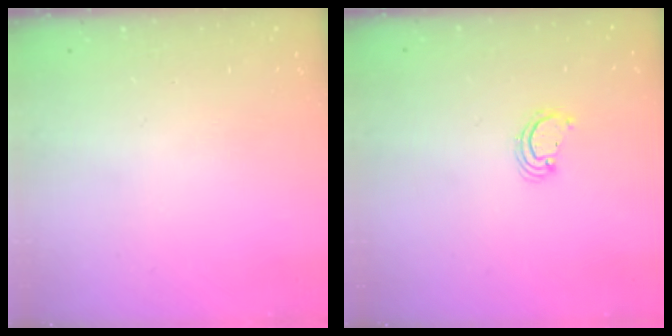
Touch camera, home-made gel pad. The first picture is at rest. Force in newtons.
{"total": 2.2, "press": 2.2, "slide": 0.2}